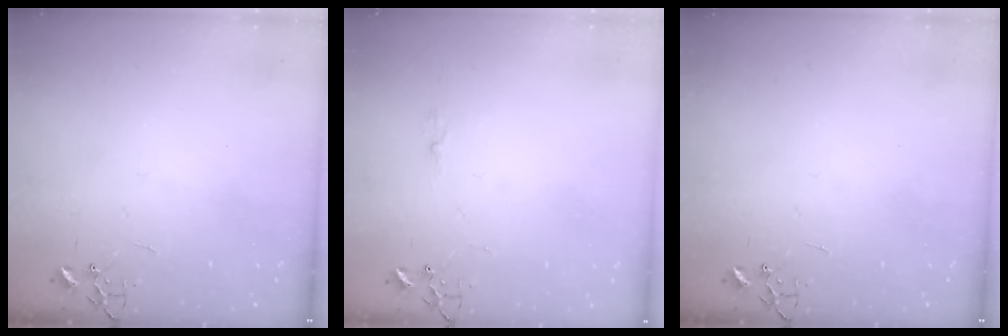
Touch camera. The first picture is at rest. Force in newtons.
{"total": 3.4, "press": 3.4, "slide": 0.5}
{"total": 0.0}